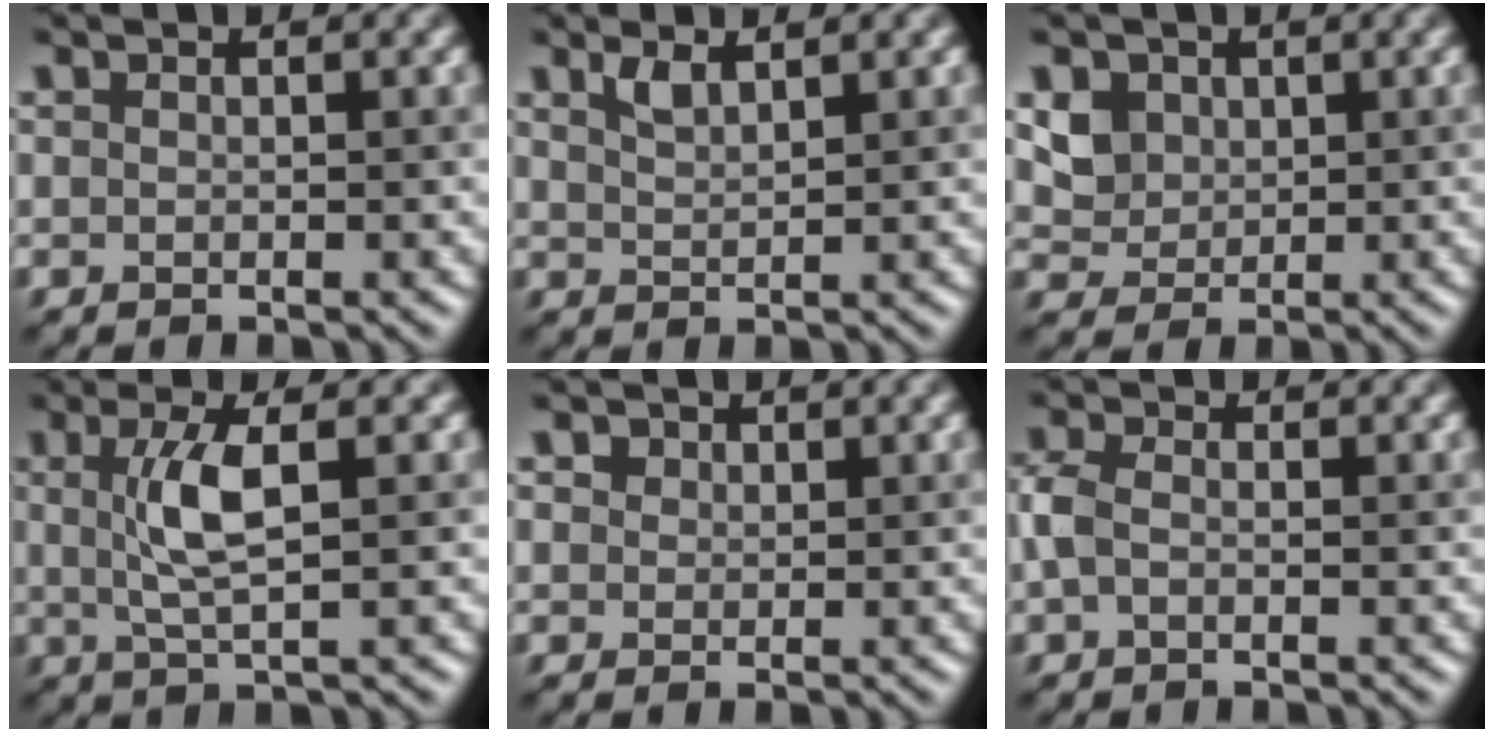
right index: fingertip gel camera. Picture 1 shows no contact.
{"total": 1.5, "force": [1.2, 0.3, 0.9], "torque": [-0.019, 0.002, 0.026]}
{"total": 3.1, "force": [1.1, 2.7, 1.1], "torque": [-0.031, -0.011, 0.038]}
{"total": 4.0, "force": [0.6, 0.8, 3.9], "torque": [-0.081, 0.003, 0.012]}
{"total": 1.6, "force": [1.0, 1.2, 0.6], "torque": [-0.010, 0.006, 0.009]}
{"total": 2.4, "force": [-0.5, 1.5, 1.8], "torque": [-0.046, 0.006, -0.016]}